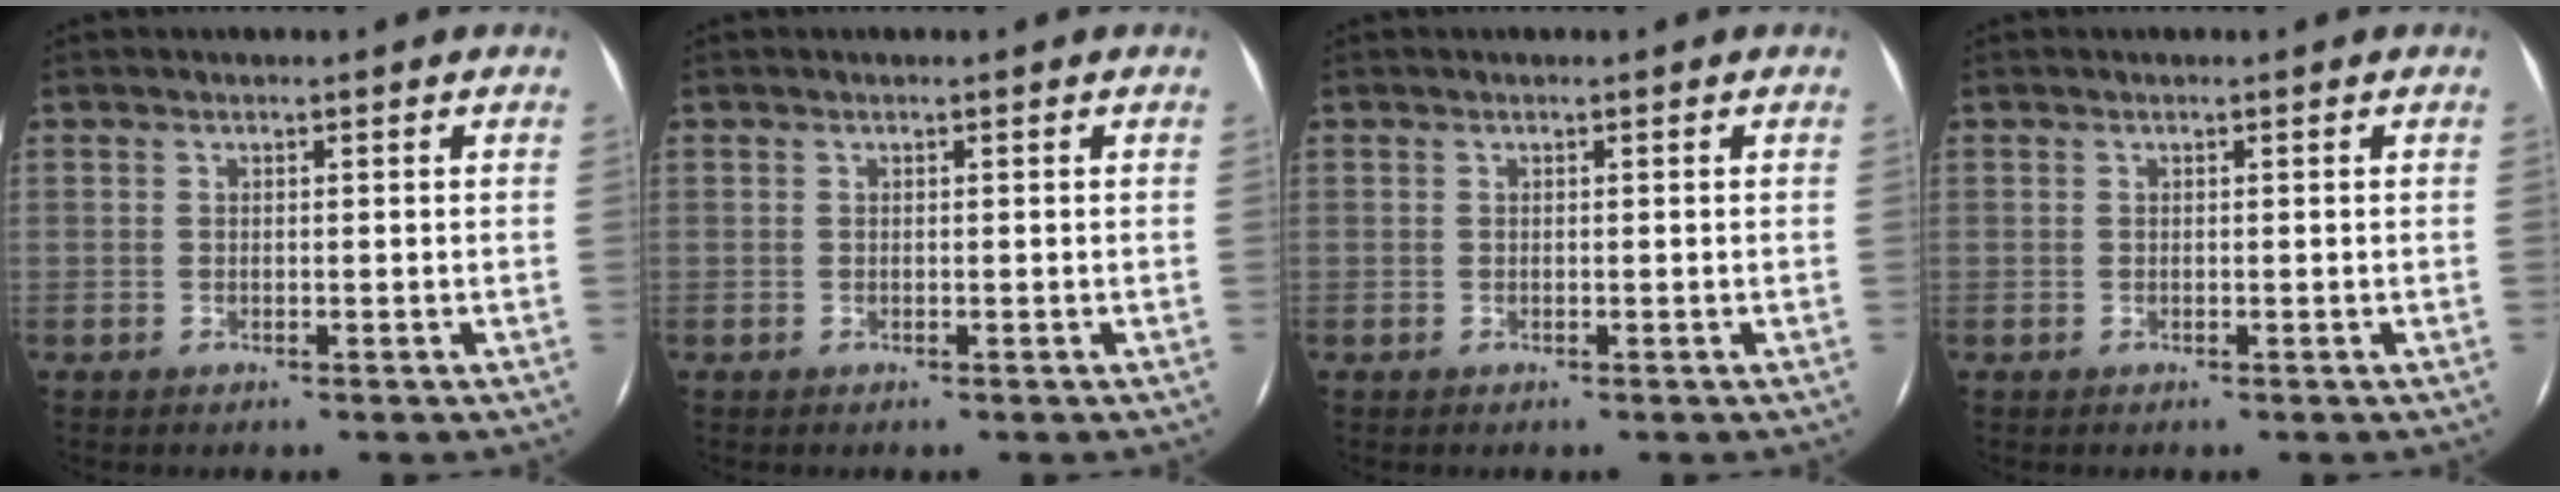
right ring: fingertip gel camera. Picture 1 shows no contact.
{"total": 0.0}
{"total": 0.0}
{"total": 0.0}